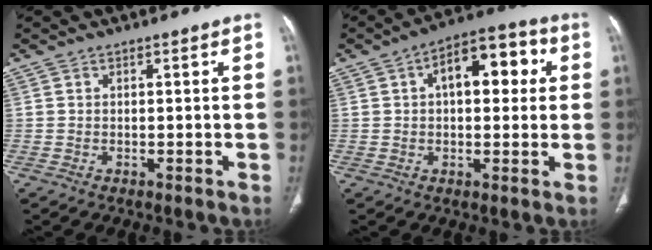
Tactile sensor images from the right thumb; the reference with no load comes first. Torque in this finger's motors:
{"motor_torque": [0.35, 2.35, 1.19, -0.34, 0.06]}